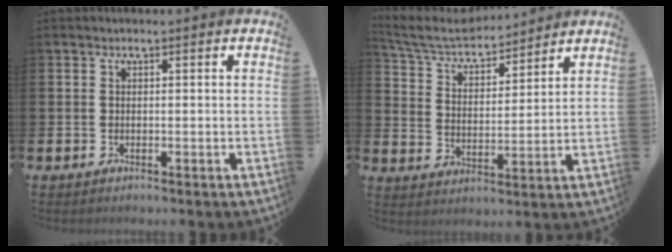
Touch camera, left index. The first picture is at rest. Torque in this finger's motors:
{"motor_torque": [0.79, -0.96, 0.06, 0.02]}